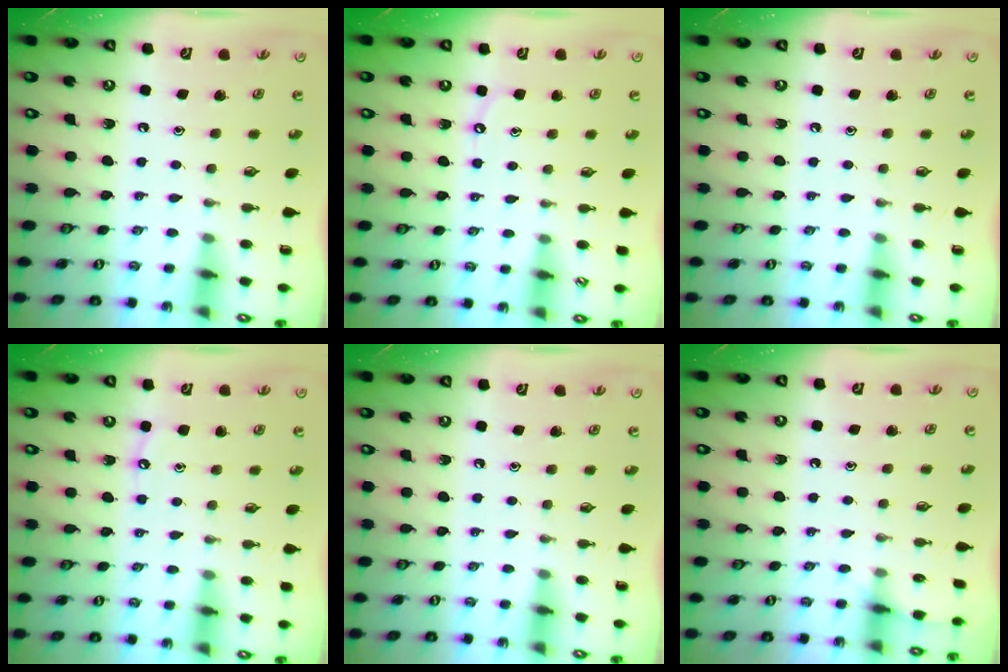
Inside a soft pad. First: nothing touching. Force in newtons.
{"total": 4.6, "press": 4.6, "slide": 0.6}
{"total": 0.0}
{"total": 5.1, "press": 5.0, "slide": 0.6}
{"total": 0.0}
{"total": 4.8, "press": 4.8, "slide": 0.7}